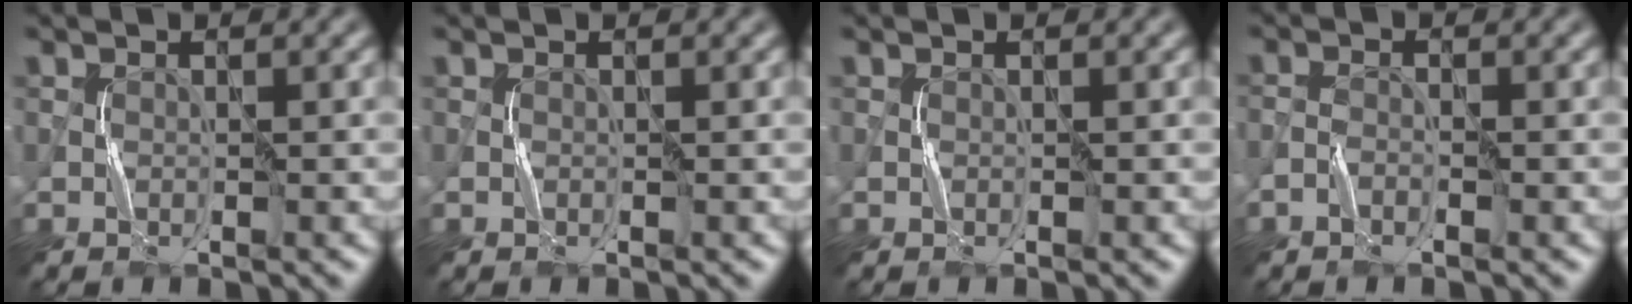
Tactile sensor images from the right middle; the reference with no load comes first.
{"total": 0.0}
{"total": 0.0}
{"total": 1.0, "force": [-0.7, 0.4, 0.6], "torque": [-0.014, 0.004, -0.016]}